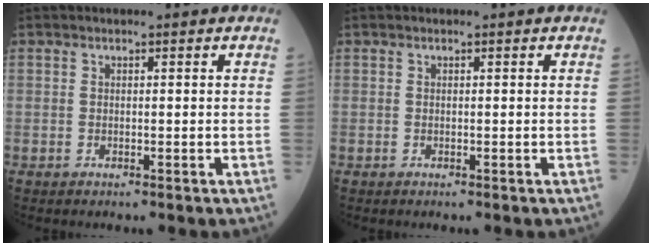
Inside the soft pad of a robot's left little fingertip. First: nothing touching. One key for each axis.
{"total": 0.0}